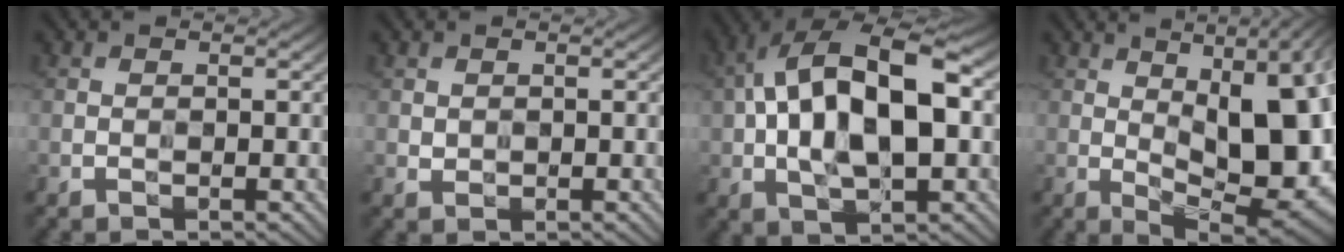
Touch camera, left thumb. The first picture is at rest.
{"total": 0.8, "force": [0.4, 0.7, 0.3], "torque": [-0.008, -0.003, 0.011]}
{"total": 15.1, "force": [1.2, 8.1, 12.7], "torque": [-0.235, 0.017, 0.017]}
{"total": 18.5, "force": [2.5, 7.6, 16.7], "torque": [-0.236, 0.023, 0.052]}